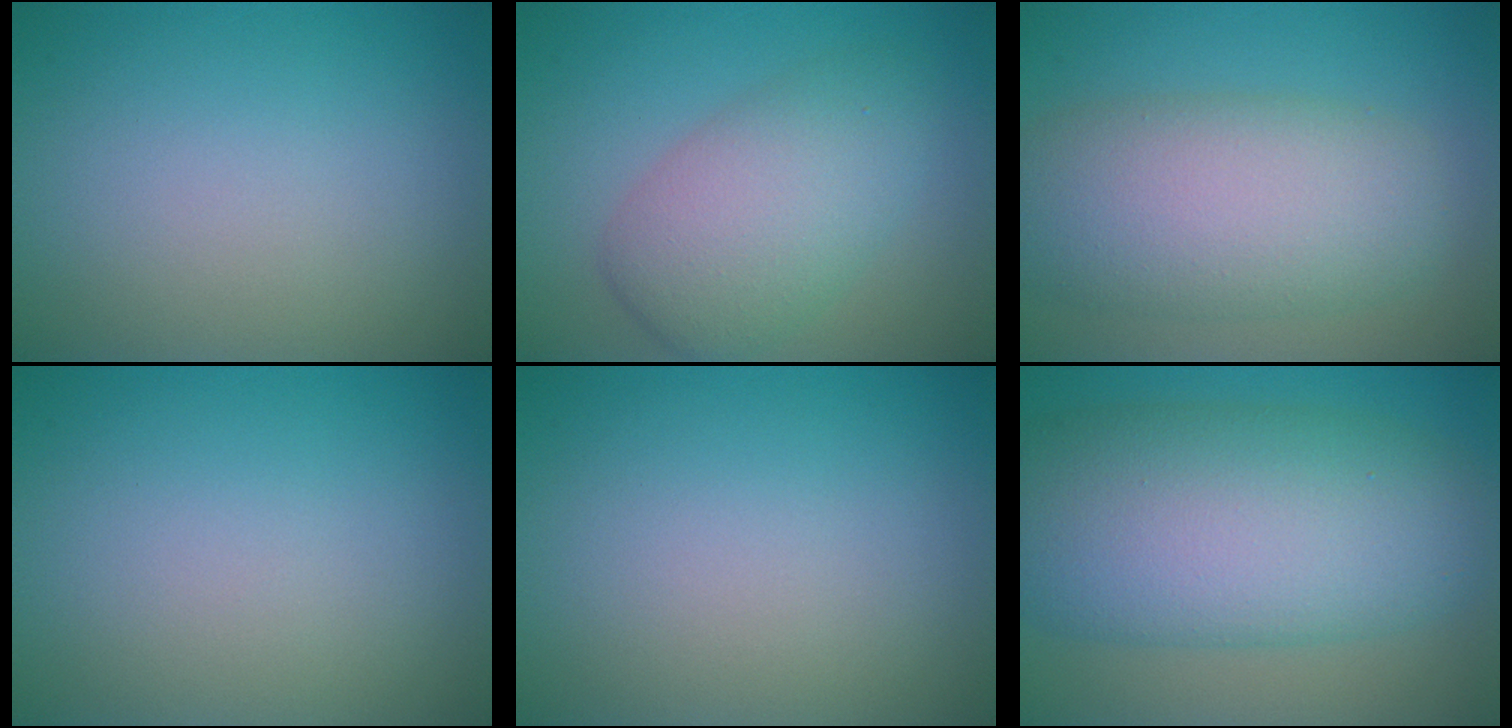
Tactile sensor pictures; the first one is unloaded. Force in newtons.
{"total": 5.8, "press": 5.8, "slide": 0.3}
{"total": 8.5, "press": 8.5, "slide": 0.4}
{"total": 0.0}
{"total": 0.0}
{"total": 12.8, "press": 12.8, "slide": 0.2}